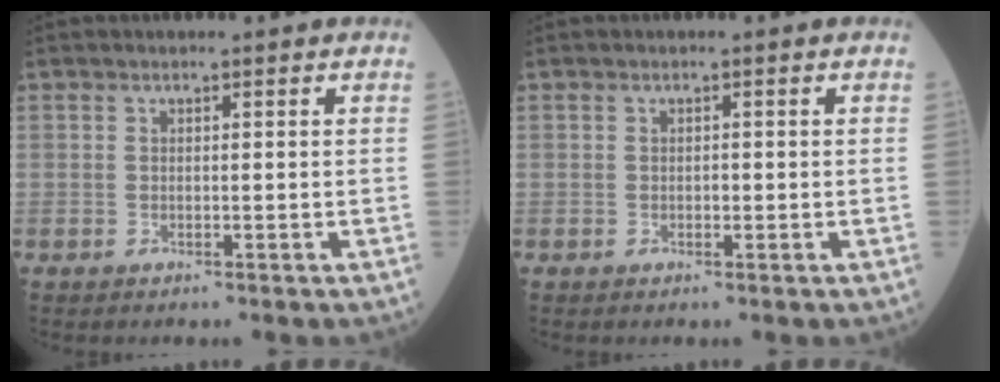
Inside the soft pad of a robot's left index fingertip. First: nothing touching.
{"total": 0.5, "force": [-0.1, 0.3, 0.4], "torque": [-0.009, 0.000, -0.002]}